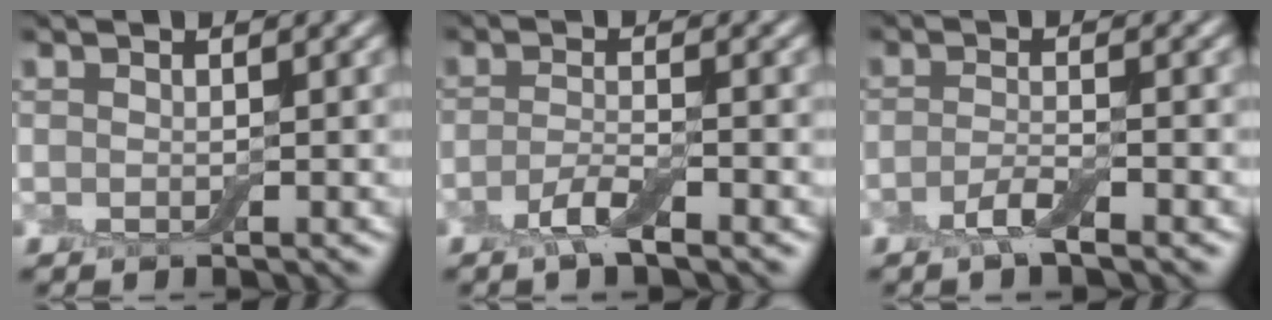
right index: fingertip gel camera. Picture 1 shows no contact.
{"total": 2.6, "force": [-1.6, 0.5, 2.0], "torque": [-0.042, 0.000, -0.037]}
{"total": 2.2, "force": [-1.4, 0.4, 1.7], "torque": [-0.036, 0.002, -0.032]}